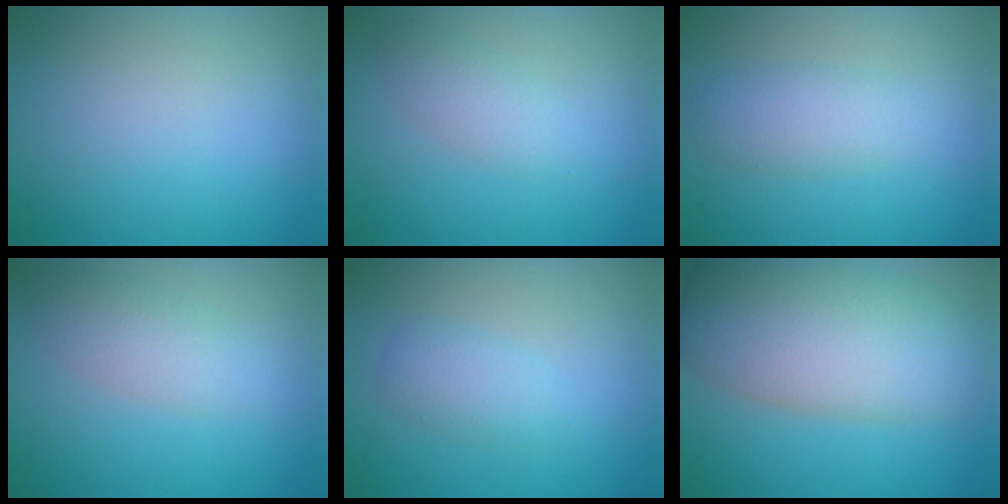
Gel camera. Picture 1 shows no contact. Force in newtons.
{"total": 2.0, "press": 1.9, "slide": 0.1}
{"total": 2.7, "press": 2.7, "slide": 0.1}
{"total": 2.8, "press": 2.8, "slide": 0.0}
{"total": 2.1, "press": 2.1, "slide": 0.1}
{"total": 10.3, "press": 10.3, "slide": 0.3}